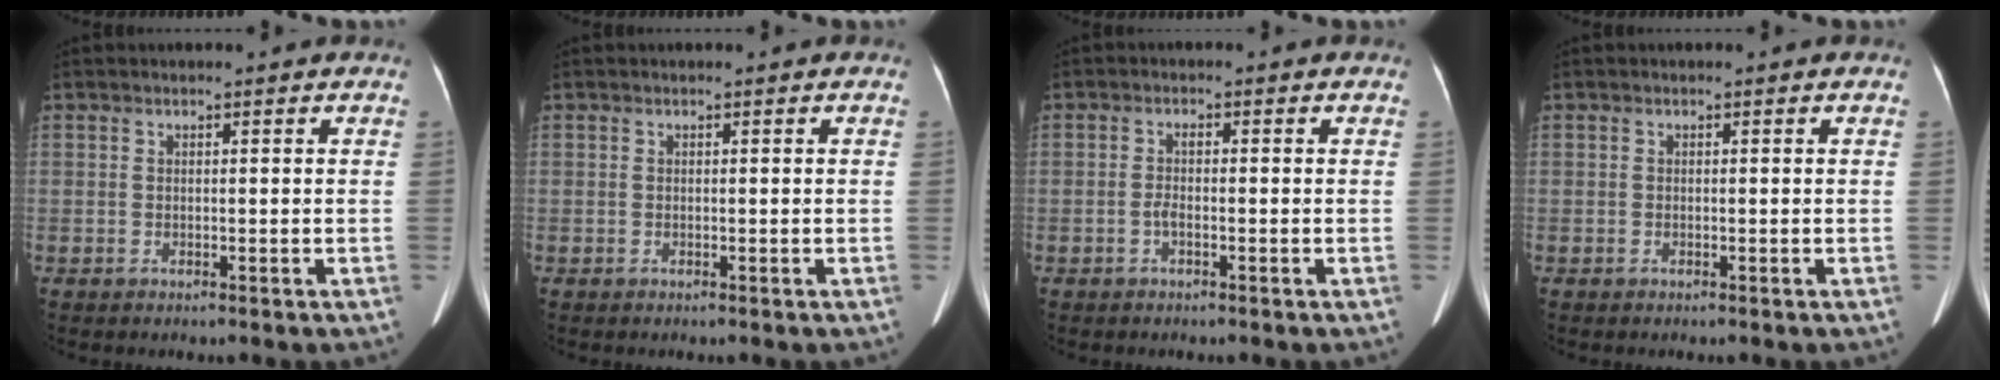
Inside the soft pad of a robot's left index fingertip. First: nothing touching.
{"total": 0.0}
{"total": 1.5, "force": [-0.7, 0.3, 1.2], "torque": [-0.022, 0.000, -0.013]}
{"total": 0.0}